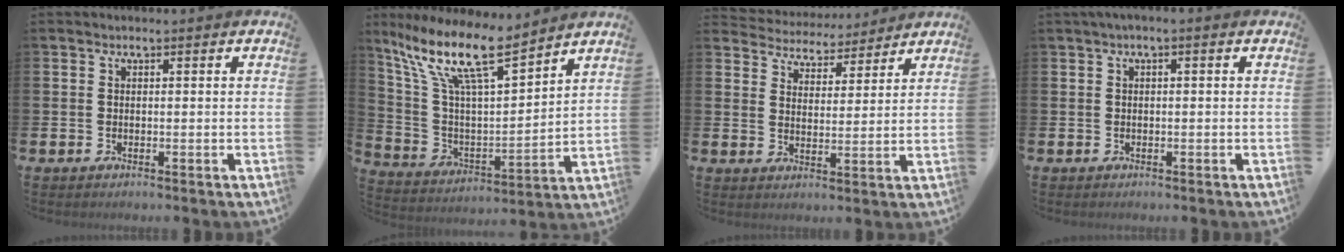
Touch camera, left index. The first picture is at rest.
{"total": 13.3, "force": [9.7, 3.1, 8.5], "torque": [-0.199, -0.044, 0.168]}
{"total": 4.4, "force": [4.2, 1.2, -0.5], "torque": [-0.005, -0.037, 0.071]}
{"total": 0.8, "force": [-0.1, 0.1, 0.8], "torque": [-0.017, 0.003, -0.001]}